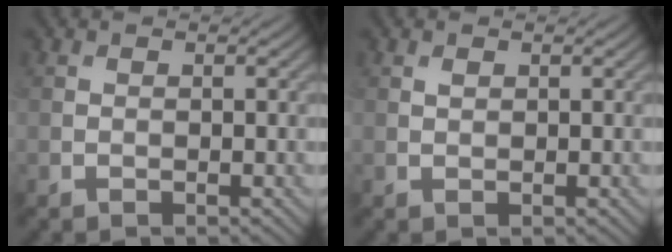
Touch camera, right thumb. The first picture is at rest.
{"total": 0.6, "force": [0.3, 0.3, 0.4], "torque": [-0.010, -0.001, 0.007]}